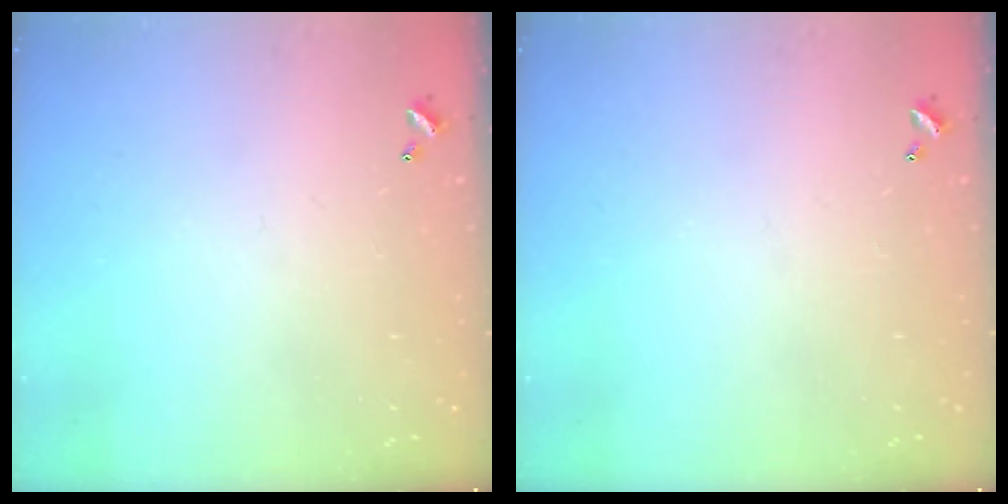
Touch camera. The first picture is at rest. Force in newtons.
{"total": 0.0}